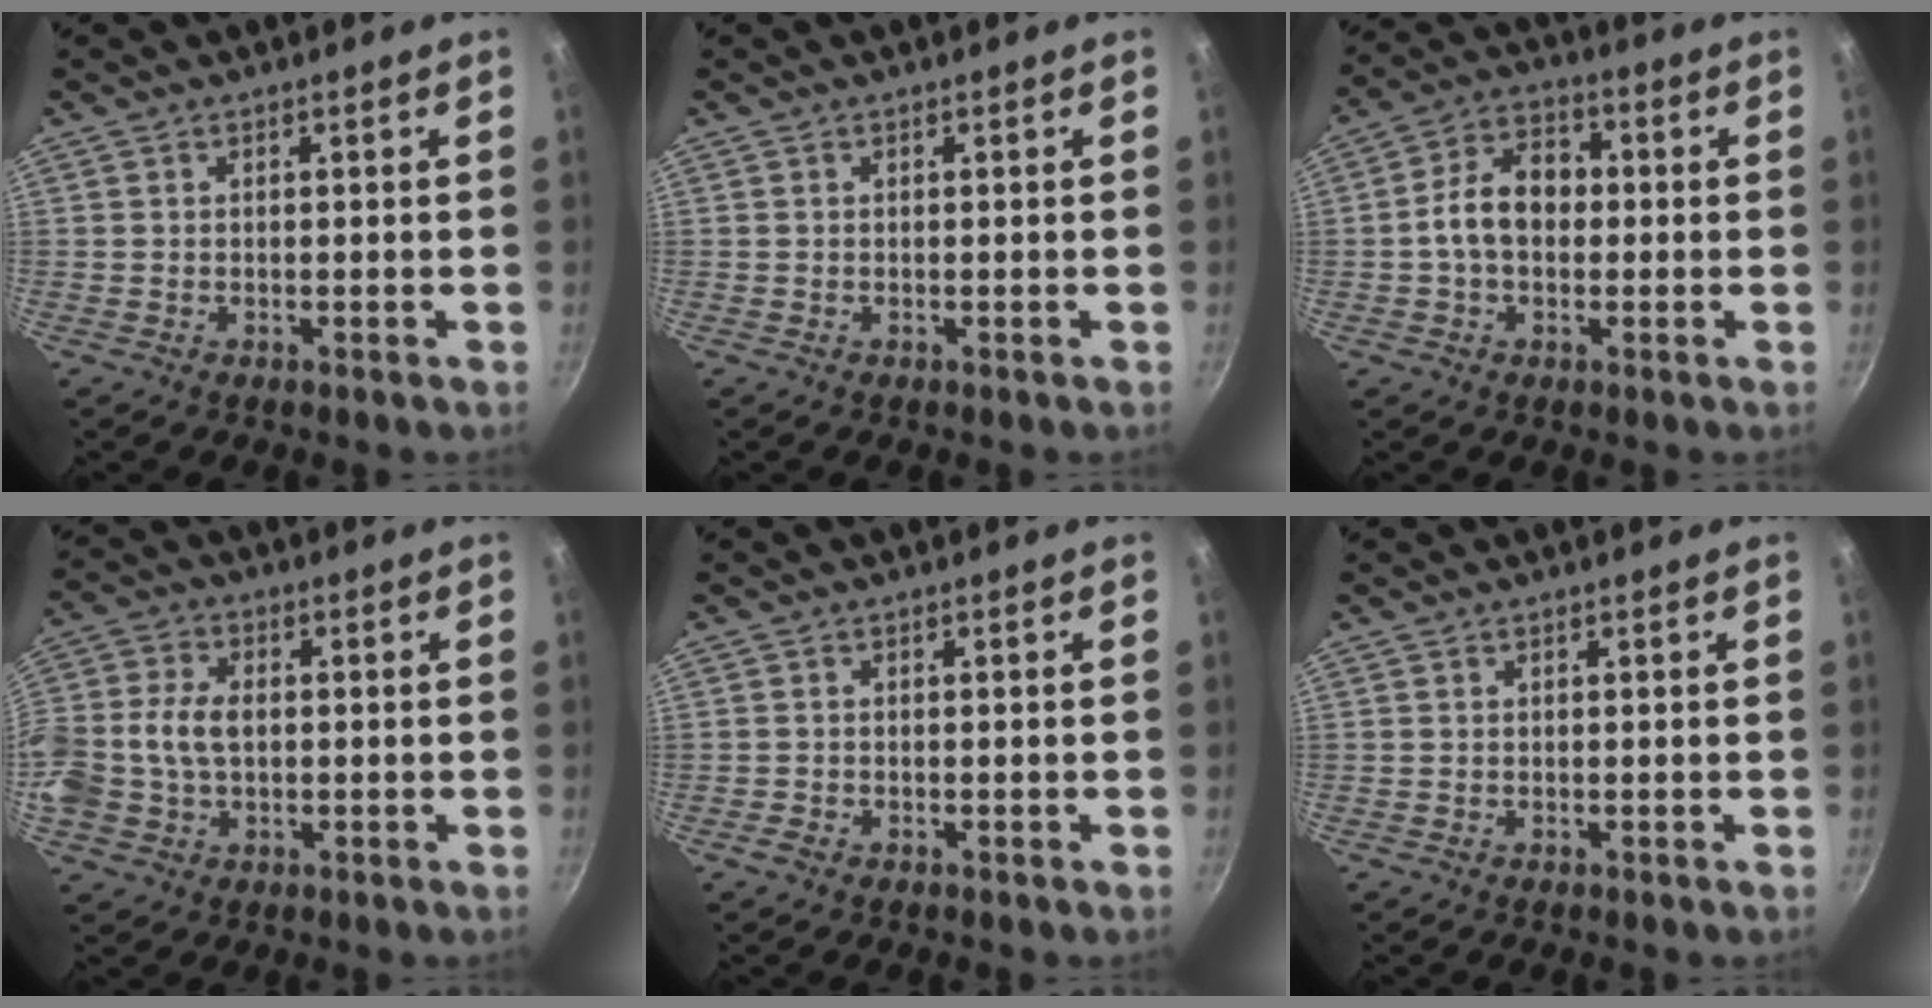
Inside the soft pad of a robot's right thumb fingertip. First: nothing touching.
{"total": 0.0}
{"total": 9.7, "force": [-0.3, 6.9, 6.8], "torque": [-0.088, 0.029, -0.019]}
{"total": 12.3, "force": [-0.4, 8.7, 8.7], "torque": [-0.185, 0.025, -0.018]}
{"total": 1.1, "force": [-0.7, 0.6, 0.4], "torque": [-0.015, 0.004, -0.014]}
{"total": 0.0}